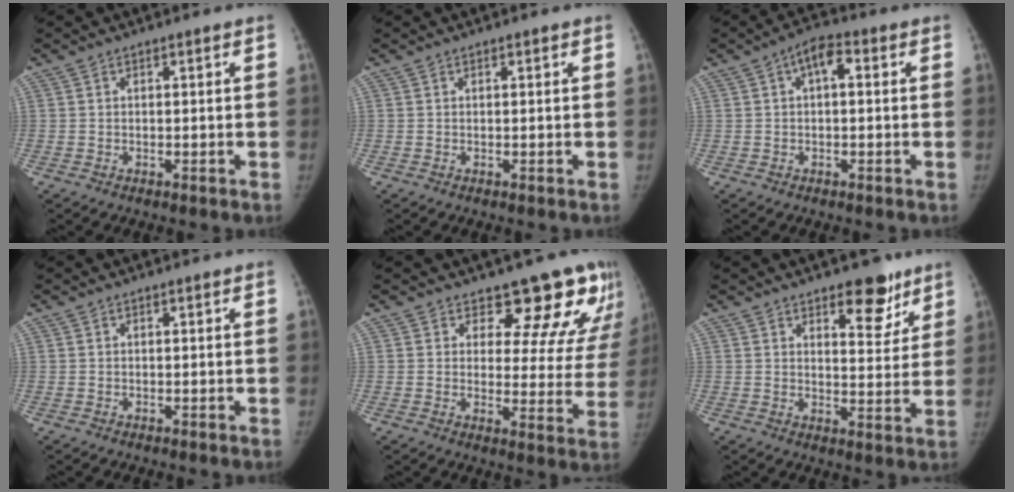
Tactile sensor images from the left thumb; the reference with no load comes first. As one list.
[{"total": 0.0}, {"total": 5.0, "force": [1.1, 2.4, 4.2], "torque": [-0.060, 0.017, 0.010]}, {"total": 0.0}, {"total": 14.9, "force": [12.1, 6.4, 5.8], "torque": [-0.011, -0.080, 0.123]}, {"total": 8.7, "force": [5.8, 4.0, 5.2], "torque": [-0.035, -0.036, 0.081]}]